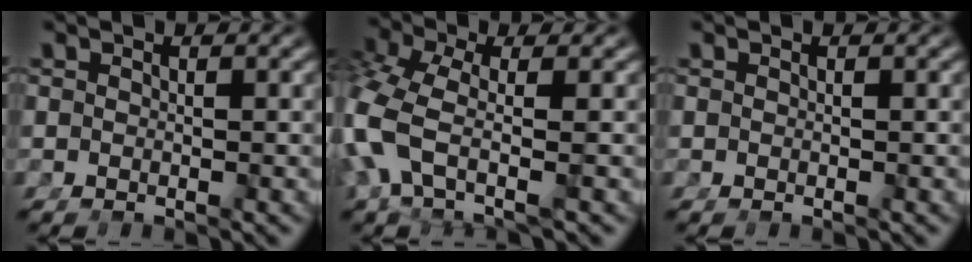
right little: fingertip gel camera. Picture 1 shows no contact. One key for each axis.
{"total": 6.7, "fx": -1.1, "fy": 4.4, "fz": 5.0, "tx": -0.149, "ty": -0.034, "tz": -0.011}
{"total": 0.0}